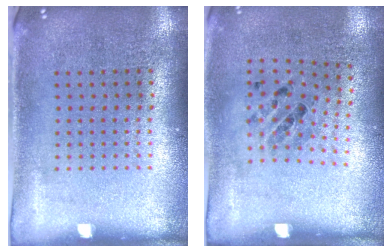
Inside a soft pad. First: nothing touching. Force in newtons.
{"total": 1.1, "press": 0.7, "slide": 0.8}